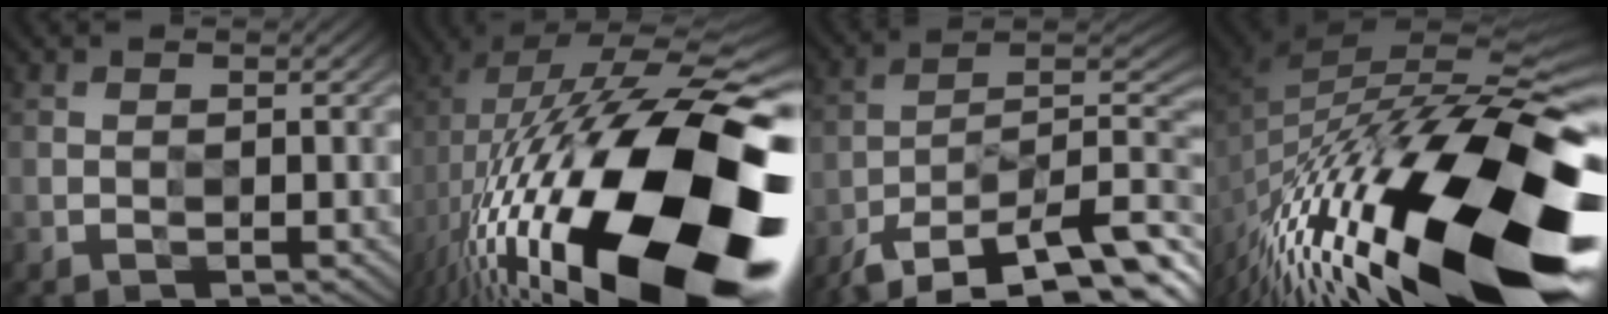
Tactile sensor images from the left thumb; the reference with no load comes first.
{"total": 21.3, "force": [-4.5, 7.8, 19.3], "torque": [-0.339, 0.002, -0.087]}
{"total": 15.4, "force": [-11.1, 5.8, 8.9], "torque": [-0.163, -0.018, -0.182]}
{"total": 20.1, "force": [-11.1, 7.4, 15.0], "torque": [-0.257, -0.011, -0.191]}